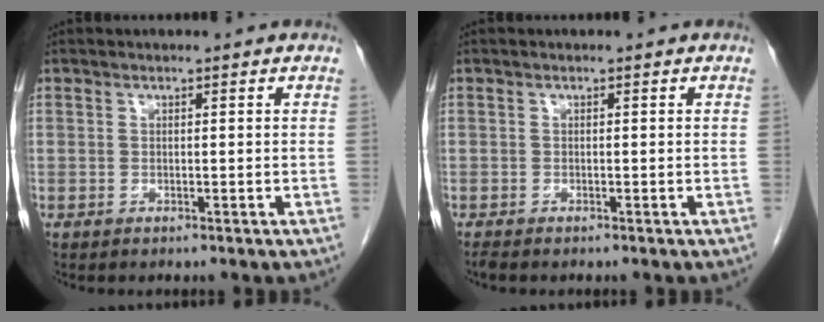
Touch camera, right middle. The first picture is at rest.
{"total": 0.5, "force": [-0.5, 0.0, 0.1], "torque": [-0.010, -0.004, -0.014]}